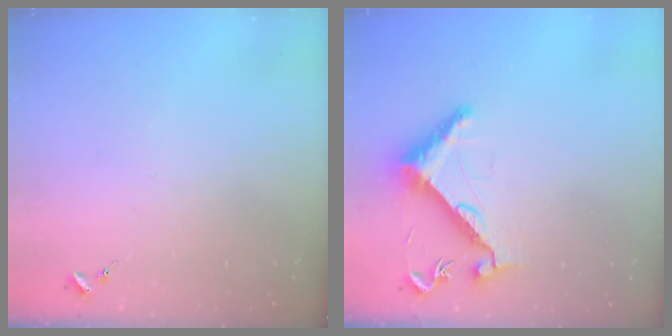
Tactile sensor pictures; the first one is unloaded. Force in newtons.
{"total": 8.6, "press": 8.6, "slide": 0.7}